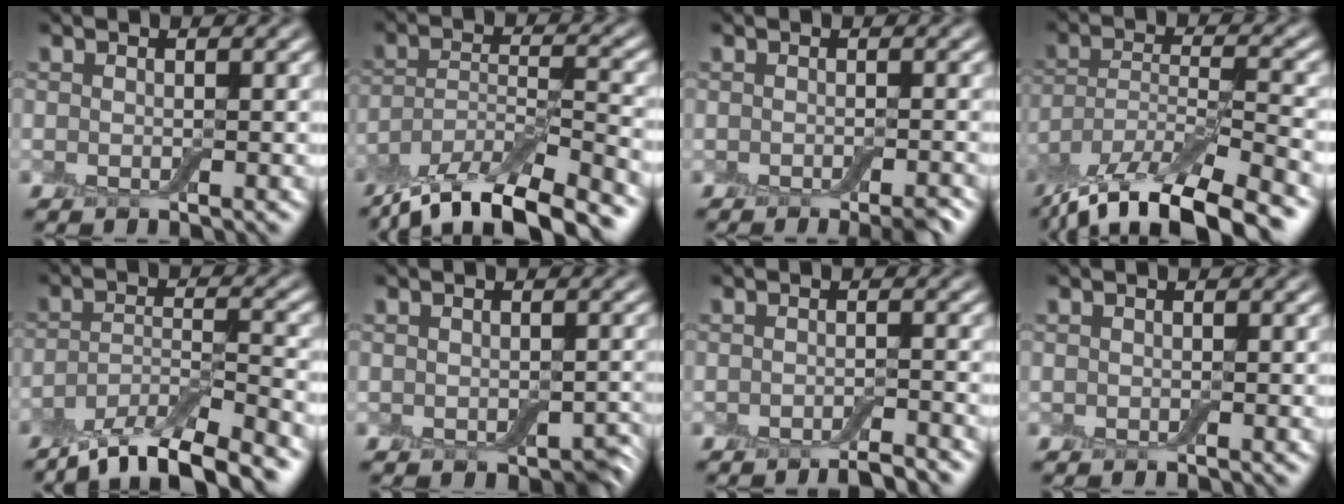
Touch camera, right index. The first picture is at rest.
{"total": 11.6, "force": [-9.7, 2.9, 5.6], "torque": [-0.104, -0.008, -0.158]}
{"total": 2.4, "force": [-1.6, 0.5, 1.7], "torque": [-0.017, -0.004, -0.024]}
{"total": 12.6, "force": [-10.1, 3.2, 6.9], "torque": [-0.128, -0.017, -0.167]}
{"total": 7.9, "force": [-6.4, 1.9, 4.4], "torque": [-0.072, -0.007, -0.112]}
{"total": 2.5, "force": [-1.1, 1.5, 1.6], "torque": [-0.021, -0.015, -0.009]}
{"total": 2.1, "force": [-1.7, 0.2, 1.1], "torque": [-0.009, -0.002, -0.030]}
{"total": 0.0}